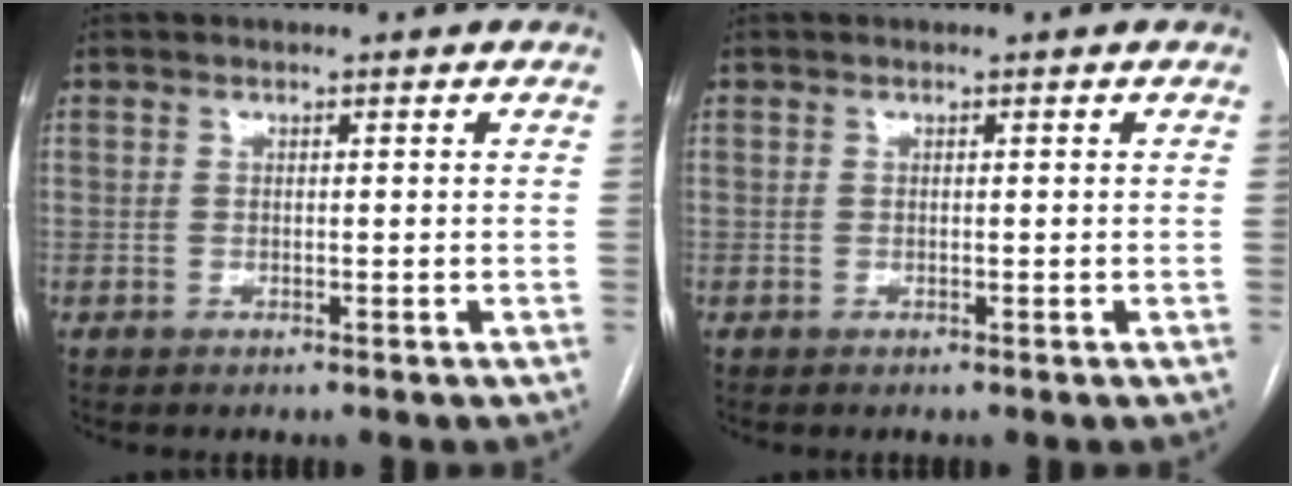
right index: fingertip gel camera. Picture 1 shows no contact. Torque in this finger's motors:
{"motor_torque": [0.02, 0.06, 0.00, 0.00]}